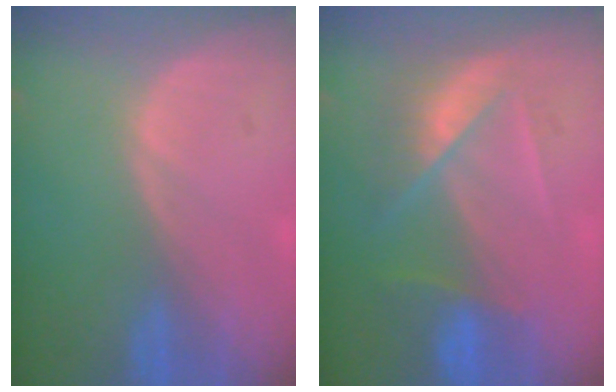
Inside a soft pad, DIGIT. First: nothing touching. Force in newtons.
{"total": 7.4, "press": 6.5, "slide": 3.5}